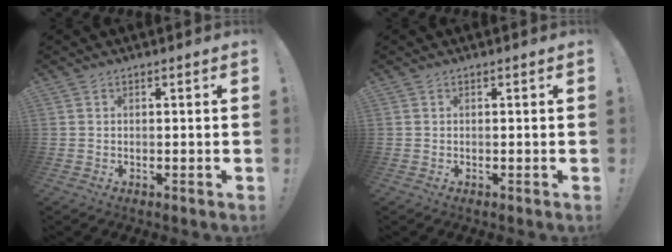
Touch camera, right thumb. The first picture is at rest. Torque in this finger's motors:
{"motor_torque": [-0.01, 0.00, 0.00, 0.00, 0.00]}